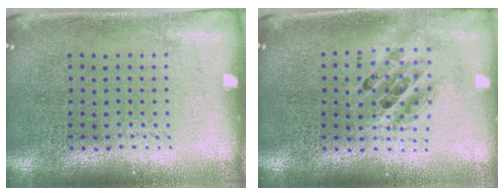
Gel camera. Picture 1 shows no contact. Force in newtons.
{"total": 1.7, "press": 1.4, "slide": 0.9}